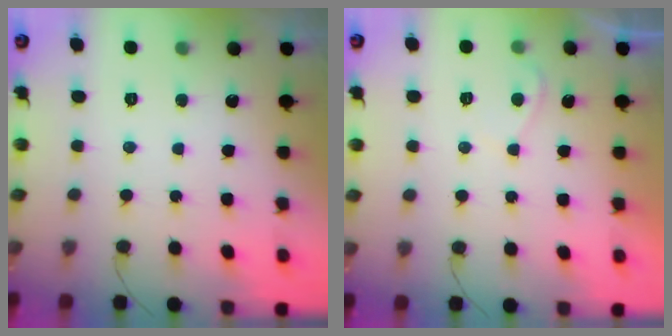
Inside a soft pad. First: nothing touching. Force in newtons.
{"total": 1.2, "press": 1.0, "slide": 0.6}